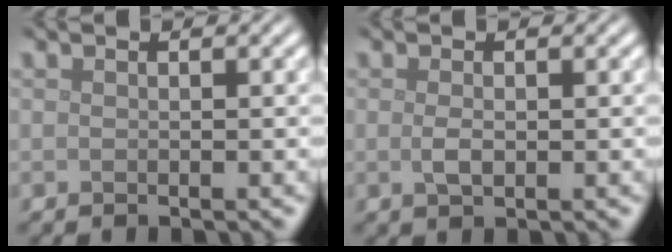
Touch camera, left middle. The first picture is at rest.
{"total": 1.3, "force": [0.0, 0.6, 1.2], "torque": [-0.028, -0.003, 0.000]}